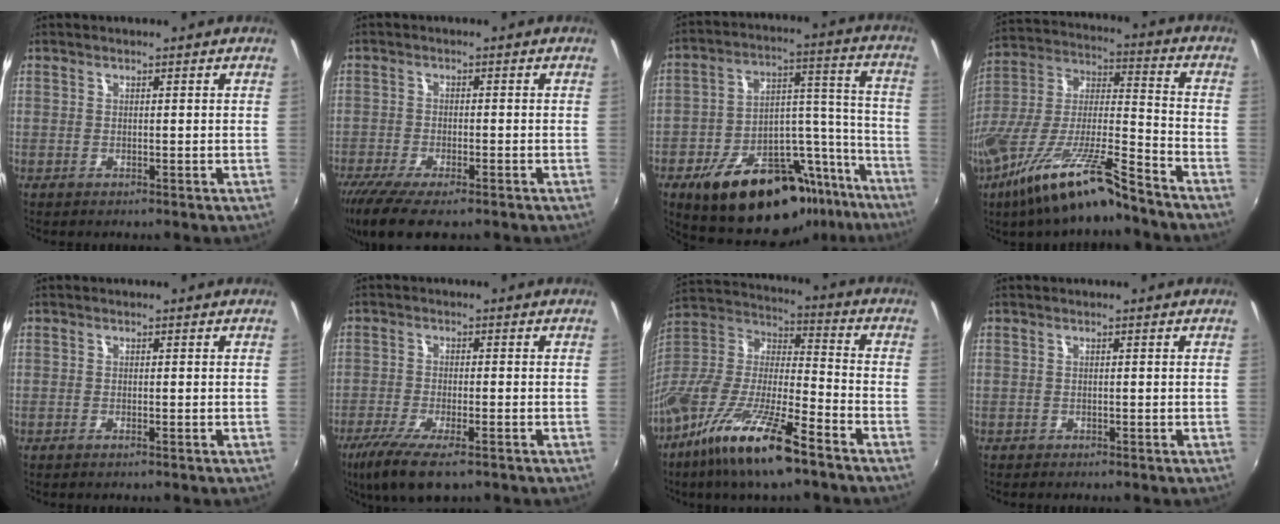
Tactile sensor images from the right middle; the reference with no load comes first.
{"total": 10.7, "force": [-8.0, 2.9, 6.6], "torque": [-0.153, -0.043, -0.139]}
{"total": 27.3, "force": [-18.8, 12.5, 15.3], "torque": [-0.224, 0.052, -0.249]}
{"total": 19.2, "force": [-13.4, 2.4, 13.5], "torque": [-0.255, -0.036, -0.247]}
{"total": 0.9, "force": [-0.6, 0.0, 0.6], "torque": [-0.011, -0.001, -0.012]}
{"total": 10.6, "force": [-6.9, 2.8, 7.5], "torque": [-0.168, -0.040, -0.124]}
{"total": 20.9, "force": [-13.3, 4.9, 15.4], "torque": [-0.297, -0.027, -0.254]}
{"total": 0.6, "force": [-0.6, 0.3, 0.1], "torque": [-0.005, -0.001, -0.009]}